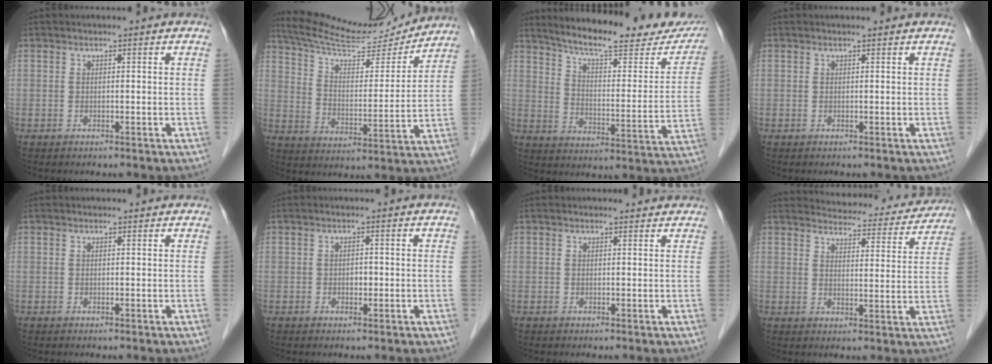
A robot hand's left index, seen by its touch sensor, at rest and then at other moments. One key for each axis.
{"total": 17.7, "fx": 16.8, "fy": 2.3, "fz": 5.2, "tx": -0.092, "ty": -0.004, "tz": 0.260}
{"total": 22.6, "fx": 19.8, "fy": 4.0, "fz": 10.2, "tx": -0.143, "ty": -0.036, "tz": 0.259}
{"total": 0.7, "fx": 0.7, "fy": 0.1, "fz": 0.1, "tx": -0.006, "ty": 0.006, "tz": 0.010}
{"total": 1.2, "fx": 1.2, "fy": 0.2, "fz": 0.1, "tx": -0.012, "ty": 0.008, "tz": 0.014}
{"total": 1.0, "fx": -0.2, "fy": 0.7, "fz": 0.6, "tx": -0.011, "ty": 0.001, "tz": -0.003}
{"total": 1.9, "fx": 1.9, "fy": 0.4, "fz": 0.1, "tx": -0.010, "ty": 0.002, "tz": 0.019}
{"total": 16.6, "fx": 15.9, "fy": 3.6, "fz": 3.1, "tx": -0.023, "ty": -0.021, "tz": 0.179}